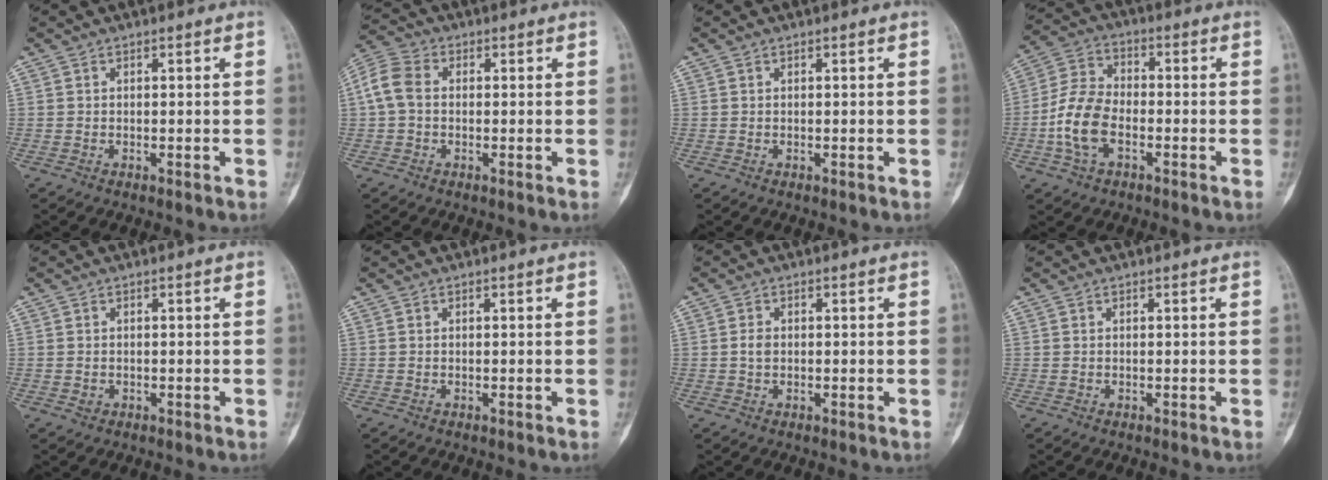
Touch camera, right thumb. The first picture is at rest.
{"total": 6.2, "force": [0.3, 4.6, 4.1], "torque": [-0.089, 0.020, -0.004]}
{"total": 0.0}
{"total": 10.4, "force": [-3.1, 6.2, 7.7], "torque": [-0.157, 0.027, -0.065]}
{"total": 0.9, "force": [-0.3, 0.8, 0.4], "torque": [-0.005, 0.005, 0.000]}
{"total": 0.0}
{"total": 1.8, "force": [0.0, 1.3, 1.2], "torque": [-0.022, 0.004, 0.000]}
{"total": 0.0}